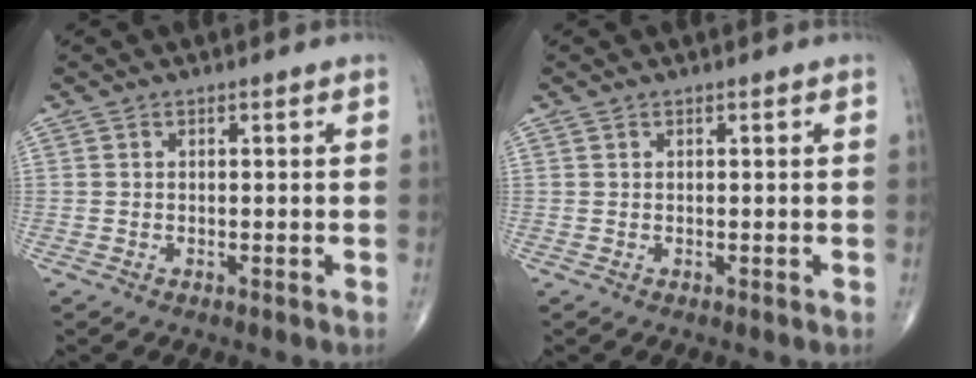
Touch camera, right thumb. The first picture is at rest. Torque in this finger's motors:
{"motor_torque": [0.47, 0.35, -0.13, -0.04, 0.03]}